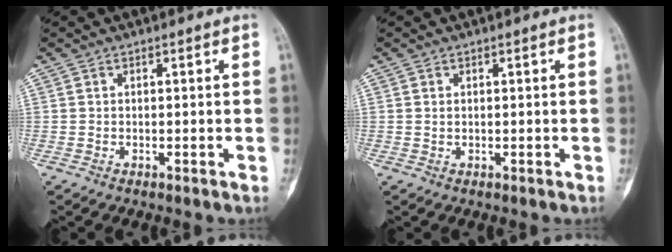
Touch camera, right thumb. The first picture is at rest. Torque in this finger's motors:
{"motor_torque": [-0.56, -0.12, 0.21, -0.10, -0.03]}